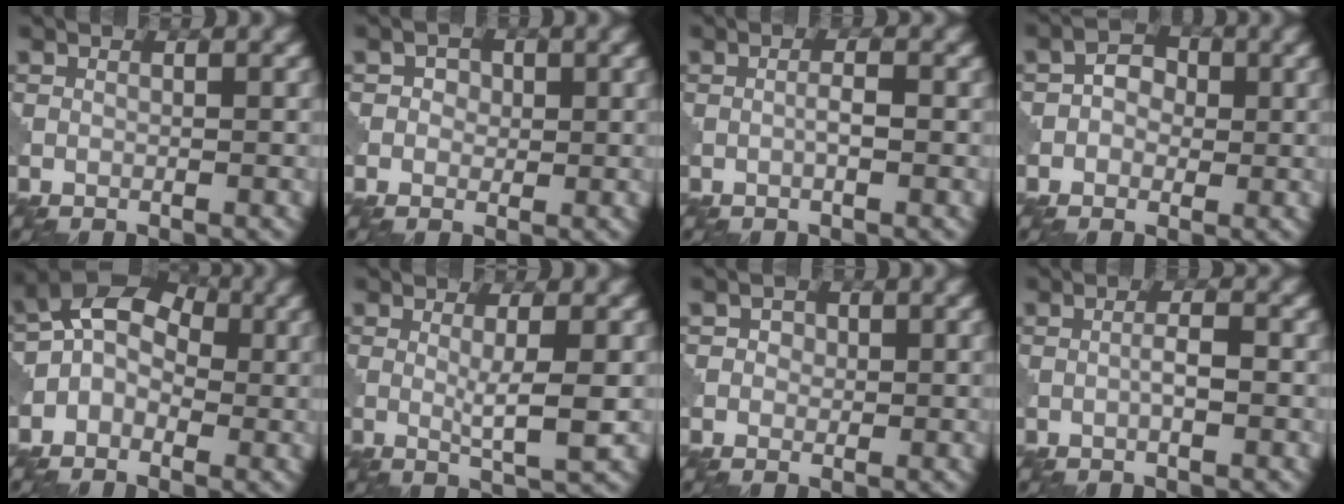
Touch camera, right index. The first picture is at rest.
{"total": 2.0, "force": [0.3, 1.8, 0.9], "torque": [0.000, 0.002, -0.005]}
{"total": 1.2, "force": [-0.3, 0.2, 1.2], "torque": [-0.021, 0.001, -0.006]}
{"total": 2.3, "force": [-0.2, 1.9, 1.3], "torque": [-0.015, 0.005, -0.011]}
{"total": 6.1, "force": [-0.1, 4.5, 4.0], "torque": [-0.047, 0.038, -0.029]}
{"total": 3.1, "force": [0.2, 0.4, 3.1], "torque": [-0.052, -0.008, 0.004]}
{"total": 1.6, "force": [0.3, 1.4, 0.7], "torque": [0.000, 0.002, -0.001]}
{"total": 1.7, "force": [-0.4, 0.3, 1.6], "torque": [-0.031, 0.002, -0.008]}